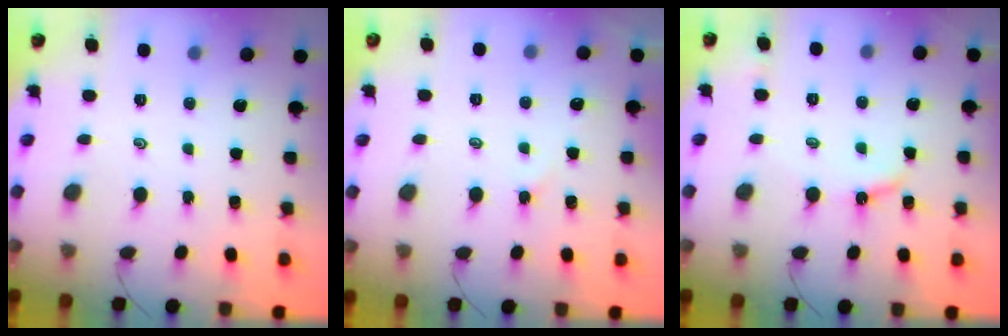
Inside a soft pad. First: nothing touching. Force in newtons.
{"total": 2.2, "press": 2.2, "slide": 0.4}
{"total": 6.6, "press": 6.6, "slide": 0.7}